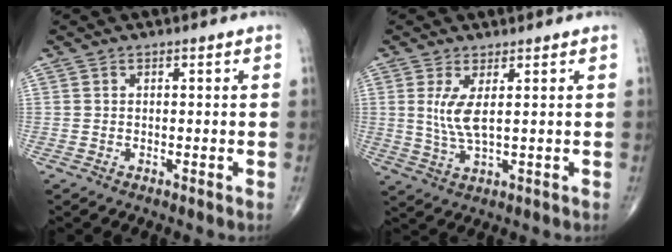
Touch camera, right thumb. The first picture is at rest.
{"total": 5.3, "force": [1.2, 1.3, 5.0], "torque": [-0.113, -0.017, 0.032]}